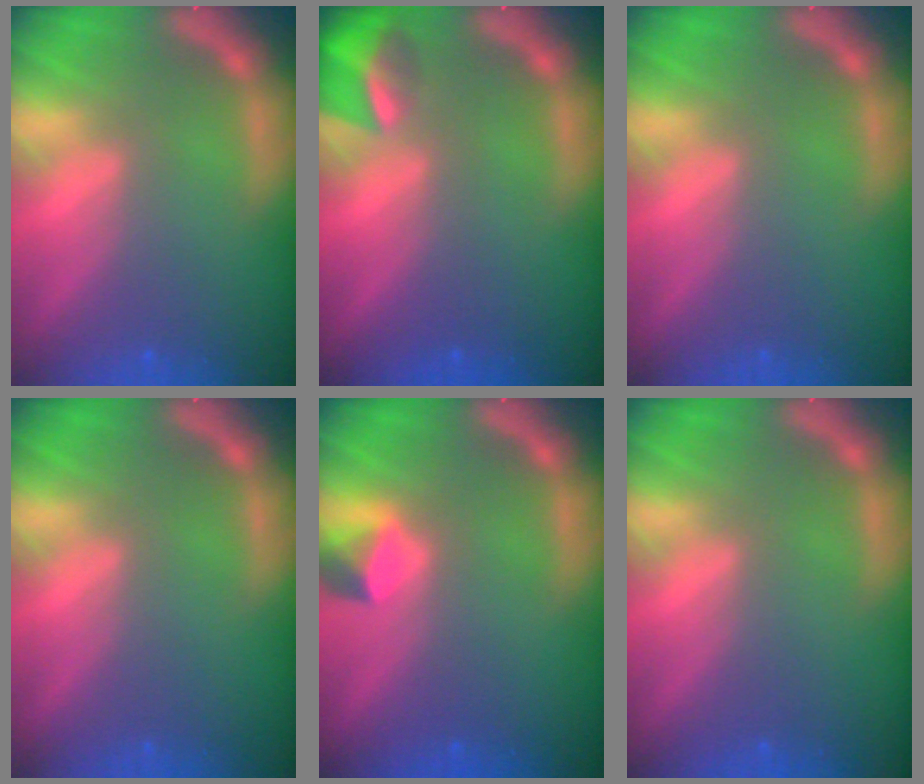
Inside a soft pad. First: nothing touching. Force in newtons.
{"total": 3.9}
{"total": 0.0}
{"total": 0.0}
{"total": 1.9}
{"total": 0.0}